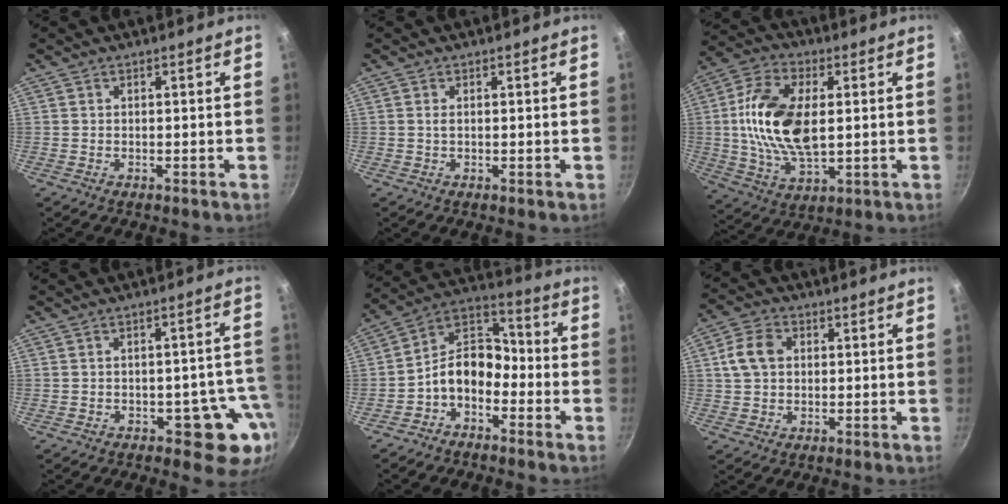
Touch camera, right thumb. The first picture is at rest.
{"total": 0.7, "force": [0.1, 0.1, 0.7], "torque": [-0.013, -0.003, 0.000]}
{"total": 16.7, "force": [1.6, 9.2, 13.9], "torque": [-0.259, 0.004, 0.028]}
{"total": 9.0, "force": [-3.9, 4.9, 6.5], "torque": [-0.021, 0.035, -0.042]}
{"total": 10.2, "force": [-4.2, 7.0, 6.2], "torque": [-0.081, 0.066, -0.101]}
{"total": 7.0, "force": [1.1, 5.4, 4.3], "torque": [-0.069, 0.012, 0.013]}